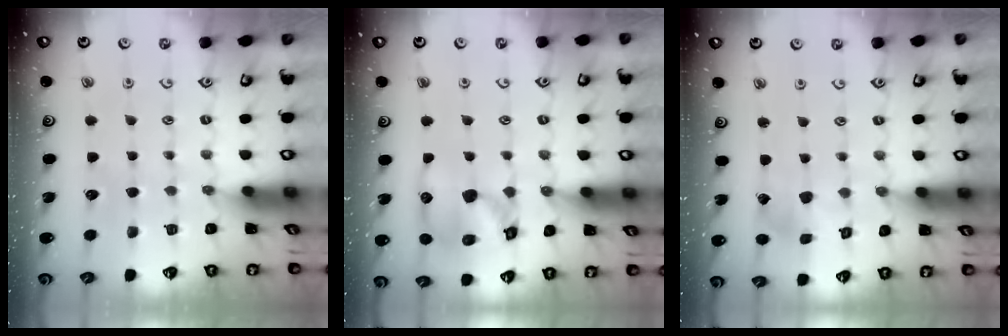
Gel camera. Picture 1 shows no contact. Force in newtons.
{"total": 14.6, "press": 14.4, "slide": 2.2}
{"total": 2.8, "press": 2.8, "slide": 0.3}